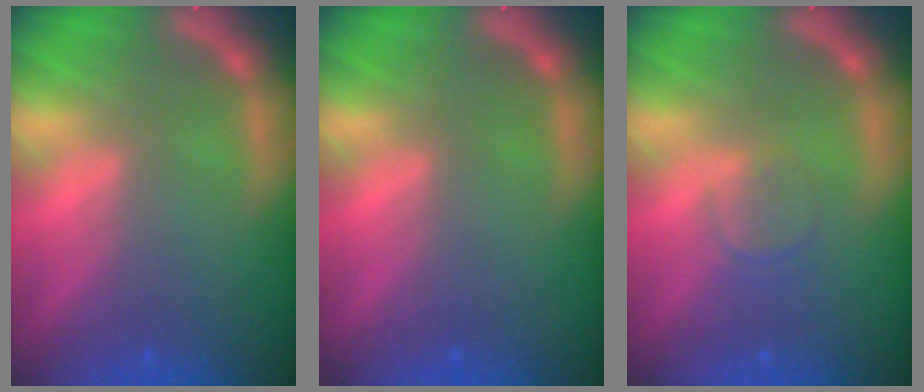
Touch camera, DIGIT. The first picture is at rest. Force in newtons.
{"total": 0.0}
{"total": 1.9}